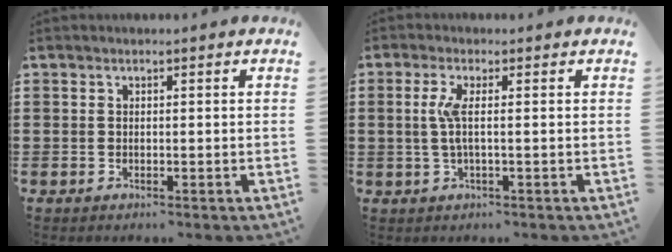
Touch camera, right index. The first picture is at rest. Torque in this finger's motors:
{"motor_torque": [0.90, -0.32, 0.11, 0.11]}